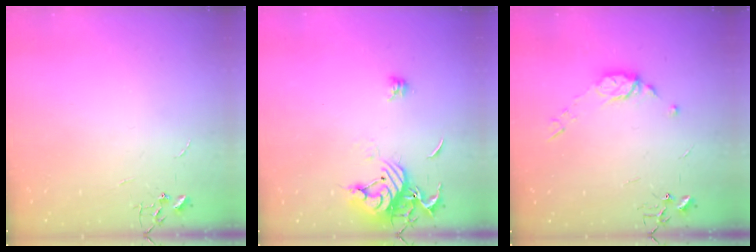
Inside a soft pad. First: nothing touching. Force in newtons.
{"total": 11.9, "press": 11.9, "slide": 0.9}
{"total": 8.7, "press": 8.6, "slide": 1.4}